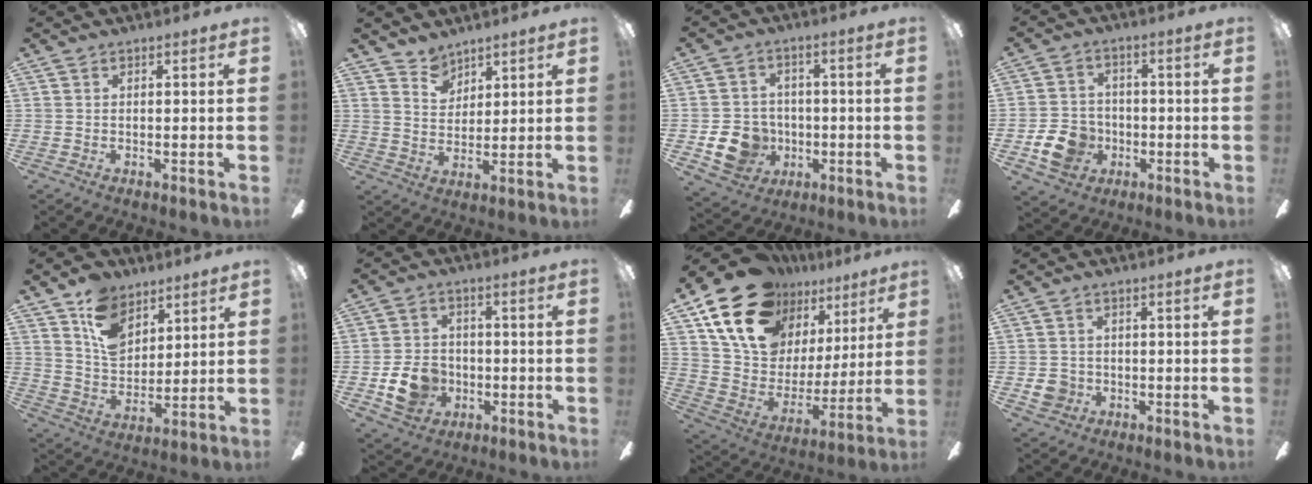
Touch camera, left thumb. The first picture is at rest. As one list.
[{"total": 5.6, "force": [4.8, 2.9, 0.3], "torque": [-0.009, -0.025, 0.090]}, {"total": 10.8, "force": [-3.0, 9.3, 4.6], "torque": [-0.102, 0.024, -0.049]}, {"total": 9.8, "force": [-3.6, 7.9, 4.5], "torque": [-0.106, 0.024, -0.066]}, {"total": 12.6, "force": [7.6, 8.2, 5.7], "torque": [-0.099, -0.030, 0.146]}, {"total": 9.9, "force": [-3.0, 8.2, 4.7], "torque": [-0.105, 0.018, -0.057]}, {"total": 20.3, "force": [14.6, 11.5, 8.1], "torque": [-0.157, -0.091, 0.272]}, {"total": 4.4, "force": [-0.8, 4.1, 1.4], "torque": [-0.017, 0.003, -0.016]}]